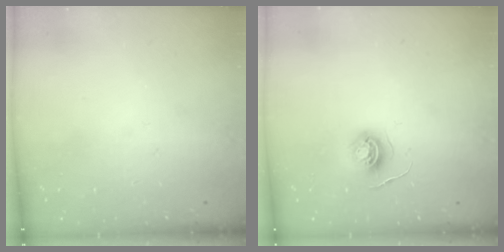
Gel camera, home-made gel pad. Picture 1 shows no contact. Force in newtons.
{"total": 5.3, "press": 5.3, "slide": 0.5}